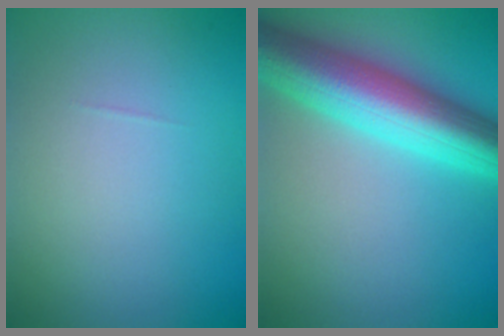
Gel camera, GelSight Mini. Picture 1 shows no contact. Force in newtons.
{"total": 10.0, "press": 10.0, "slide": 0.4}